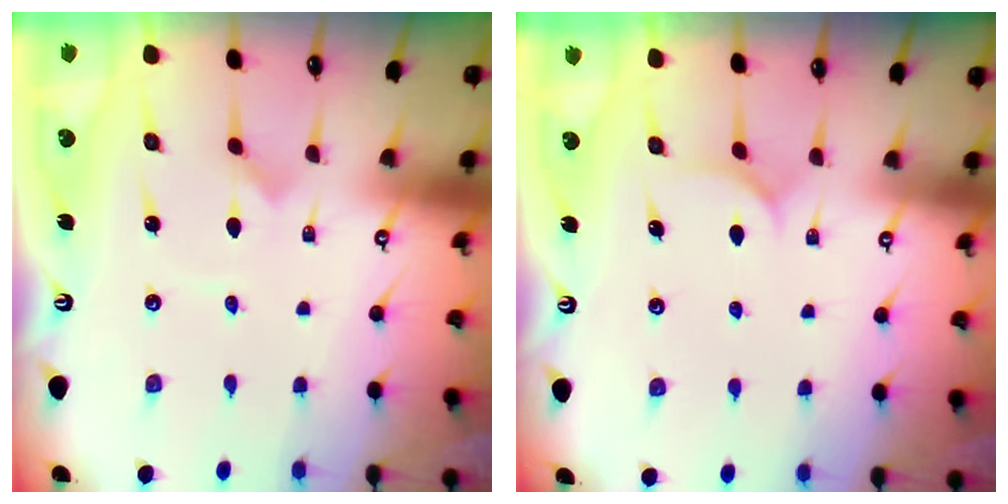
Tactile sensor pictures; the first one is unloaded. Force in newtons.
{"total": 5.8, "press": 5.8, "slide": 0.4}